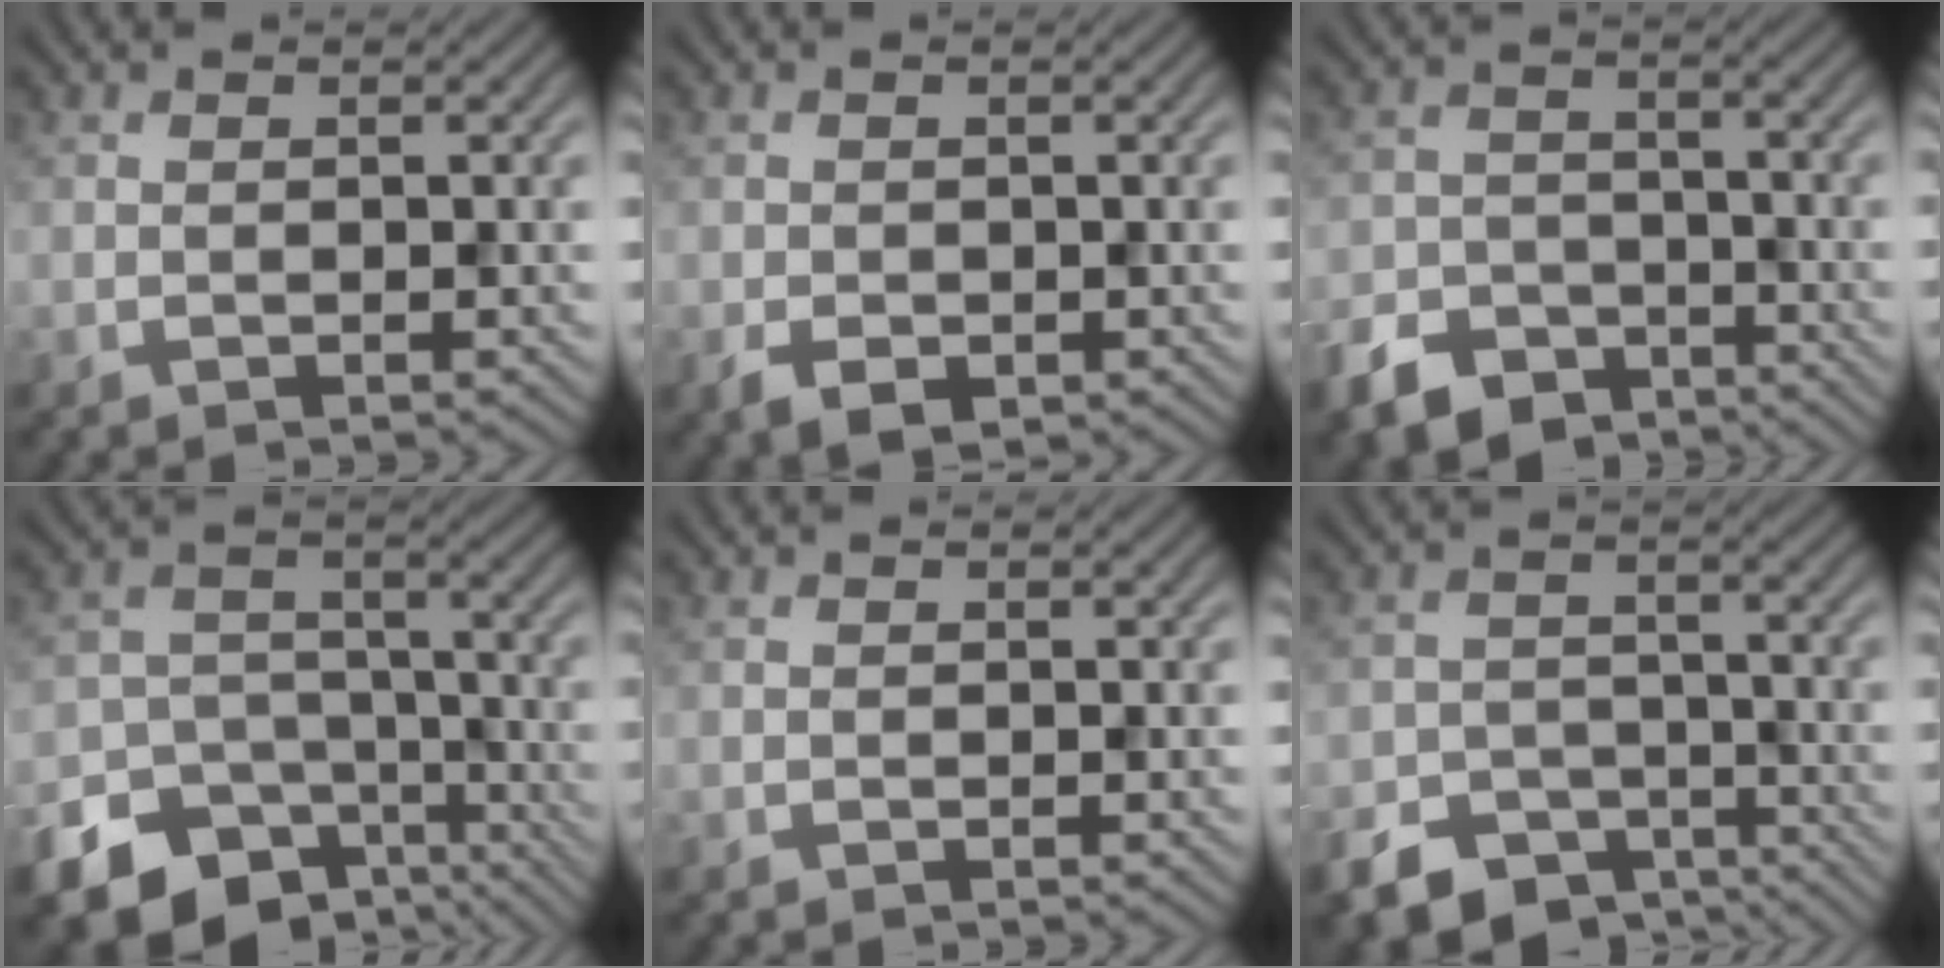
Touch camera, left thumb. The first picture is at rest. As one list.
[{"total": 2.5, "force": [-1.0, 1.8, 1.4], "torque": [-0.038, -0.011, -0.017]}, {"total": 6.5, "force": [-4.8, 3.7, 2.2], "torque": [-0.052, -0.009, -0.097]}, {"total": 14.5, "force": [-9.6, 10.0, 4.3], "torque": [-0.121, -0.052, -0.148]}, {"total": 0.0}, {"total": 7.1, "force": [-5.4, 3.8, 2.4], "torque": [-0.046, -0.012, -0.098]}]